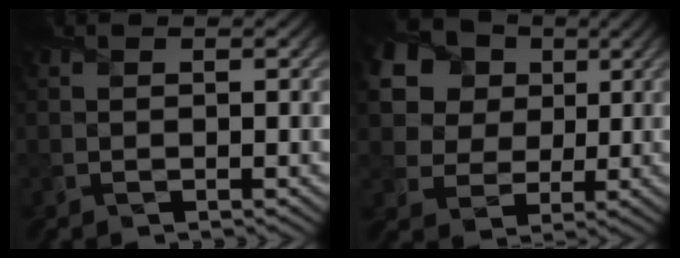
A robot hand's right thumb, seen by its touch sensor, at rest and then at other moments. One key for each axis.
{"total": 18.0, "fx": 8.0, "fy": 14.1, "fz": 7.9, "tx": -0.239, "ty": 0.027, "tz": 0.161}